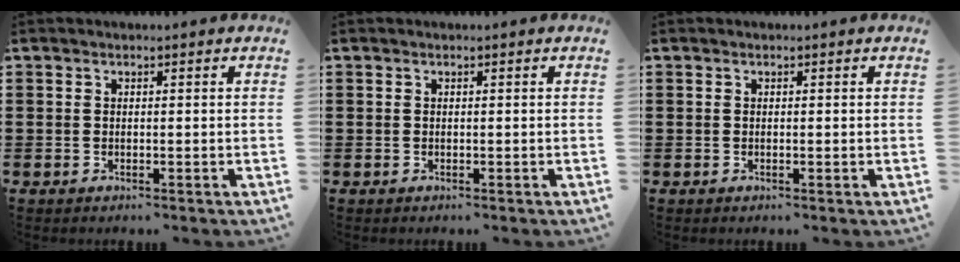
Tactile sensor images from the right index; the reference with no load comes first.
{"total": 0.0}
{"total": 0.0}